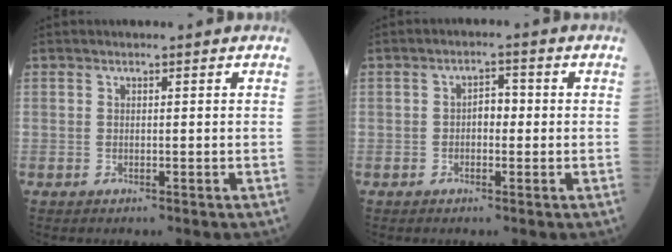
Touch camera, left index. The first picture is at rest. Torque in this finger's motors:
{"motor_torque": [0.08, 0.00, 0.03, 0.01]}